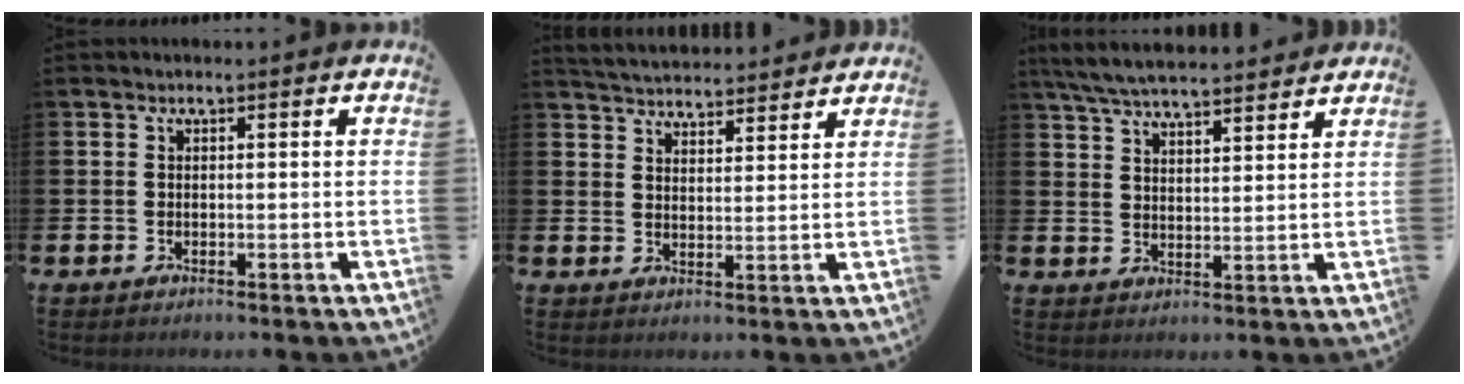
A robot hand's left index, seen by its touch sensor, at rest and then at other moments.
{"total": 4.7, "force": [4.7, 0.5, -0.1], "torque": [-0.013, -0.030, 0.084]}
{"total": 6.4, "force": [6.2, 0.6, 1.6], "torque": [-0.056, -0.025, 0.114]}